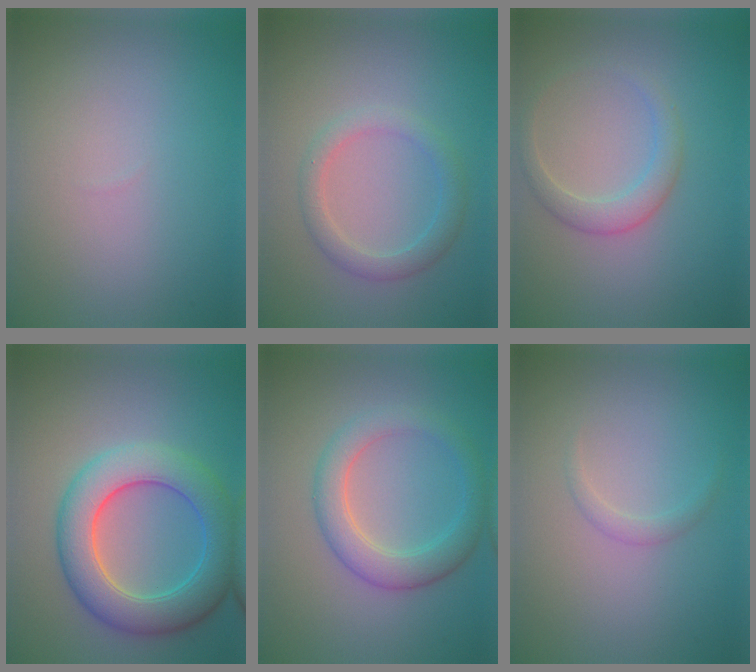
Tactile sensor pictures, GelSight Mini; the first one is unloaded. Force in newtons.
{"total": 2.6, "press": 2.6, "slide": 0.1}
{"total": 2.4, "press": 2.4, "slide": 0.2}
{"total": 7.5, "press": 7.5, "slide": 0.2}
{"total": 4.1, "press": 4.1, "slide": 0.3}
{"total": 0.9, "press": 0.9, "slide": 0.0}